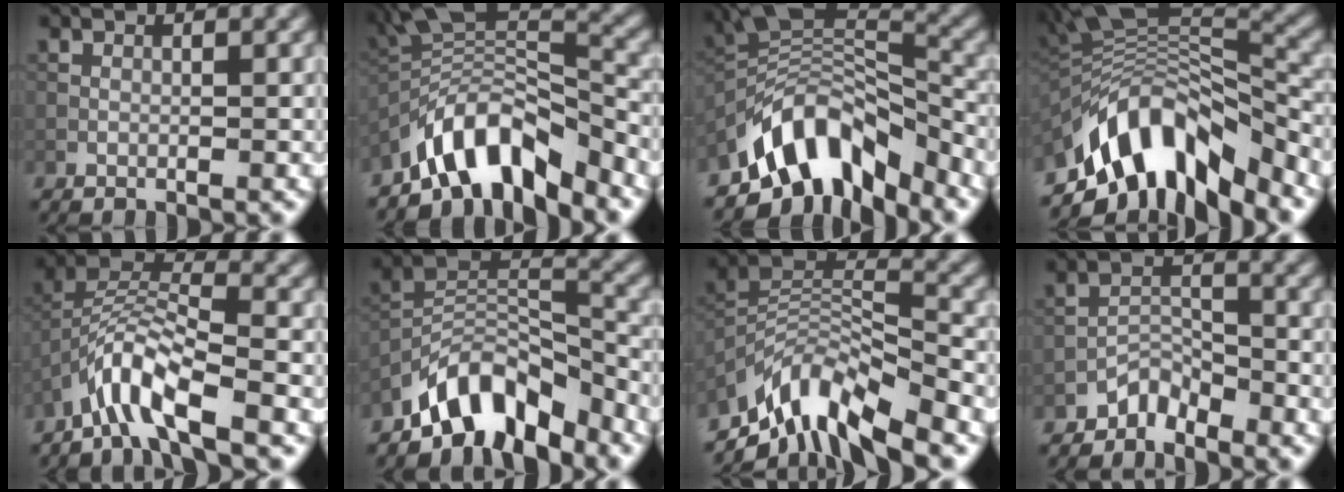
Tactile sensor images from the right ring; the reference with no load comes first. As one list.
[{"total": 8.2, "force": [-5.7, 2.7, 5.2], "torque": [-0.073, 0.009, -0.112]}, {"total": 9.2, "force": [-6.1, 4.1, 5.5], "torque": [-0.072, 0.007, -0.120]}, {"total": 11.1, "force": [-6.5, 4.6, 7.8], "torque": [-0.128, 0.011, -0.119]}, {"total": 5.6, "force": [-3.9, 1.2, 3.9], "torque": [-0.078, 0.007, -0.084]}, {"total": 7.8, "force": [-6.3, 2.9, 3.4], "torque": [-0.040, 0.002, -0.126]}, {"total": 8.9, "force": [-6.7, 2.8, 5.1], "torque": [-0.090, -0.003, -0.135]}, {"total": 2.5, "force": [-2.3, 0.9, 0.5], "torque": [-0.003, 0.013, -0.045]}]